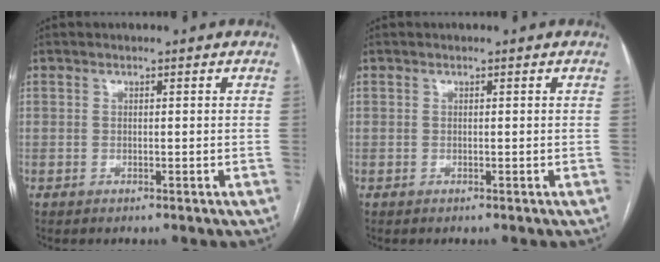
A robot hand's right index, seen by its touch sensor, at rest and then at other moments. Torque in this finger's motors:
{"motor_torque": [0.00, 0.00, 0.00, 0.00]}